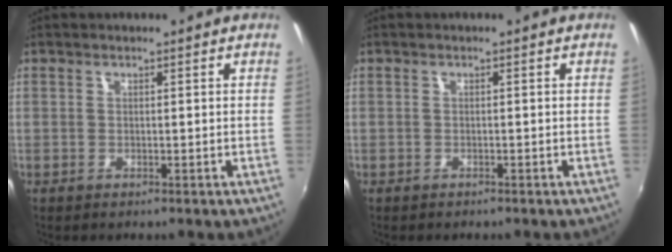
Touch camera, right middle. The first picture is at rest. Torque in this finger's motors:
{"motor_torque": [-0.35, 0.05, -0.04, -0.01]}